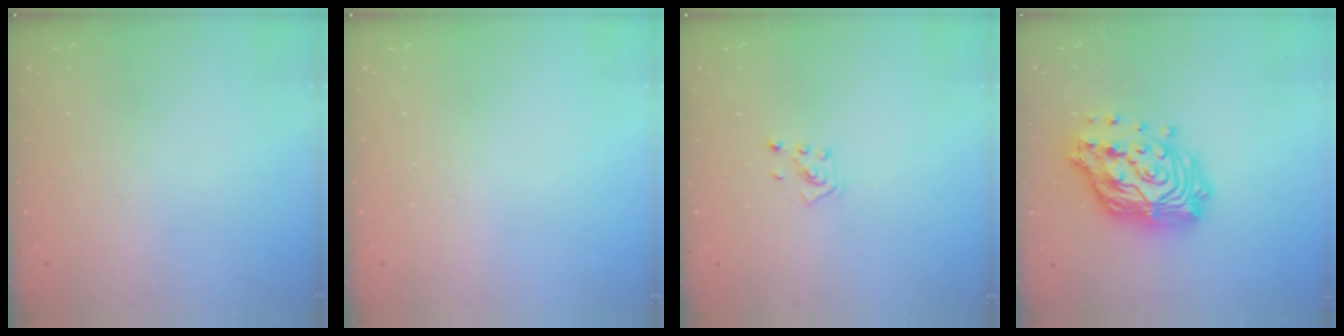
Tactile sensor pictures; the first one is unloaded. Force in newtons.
{"total": 0.0}
{"total": 2.1, "press": 2.0, "slide": 0.3}
{"total": 19.3, "press": 19.2, "slide": 2.1}